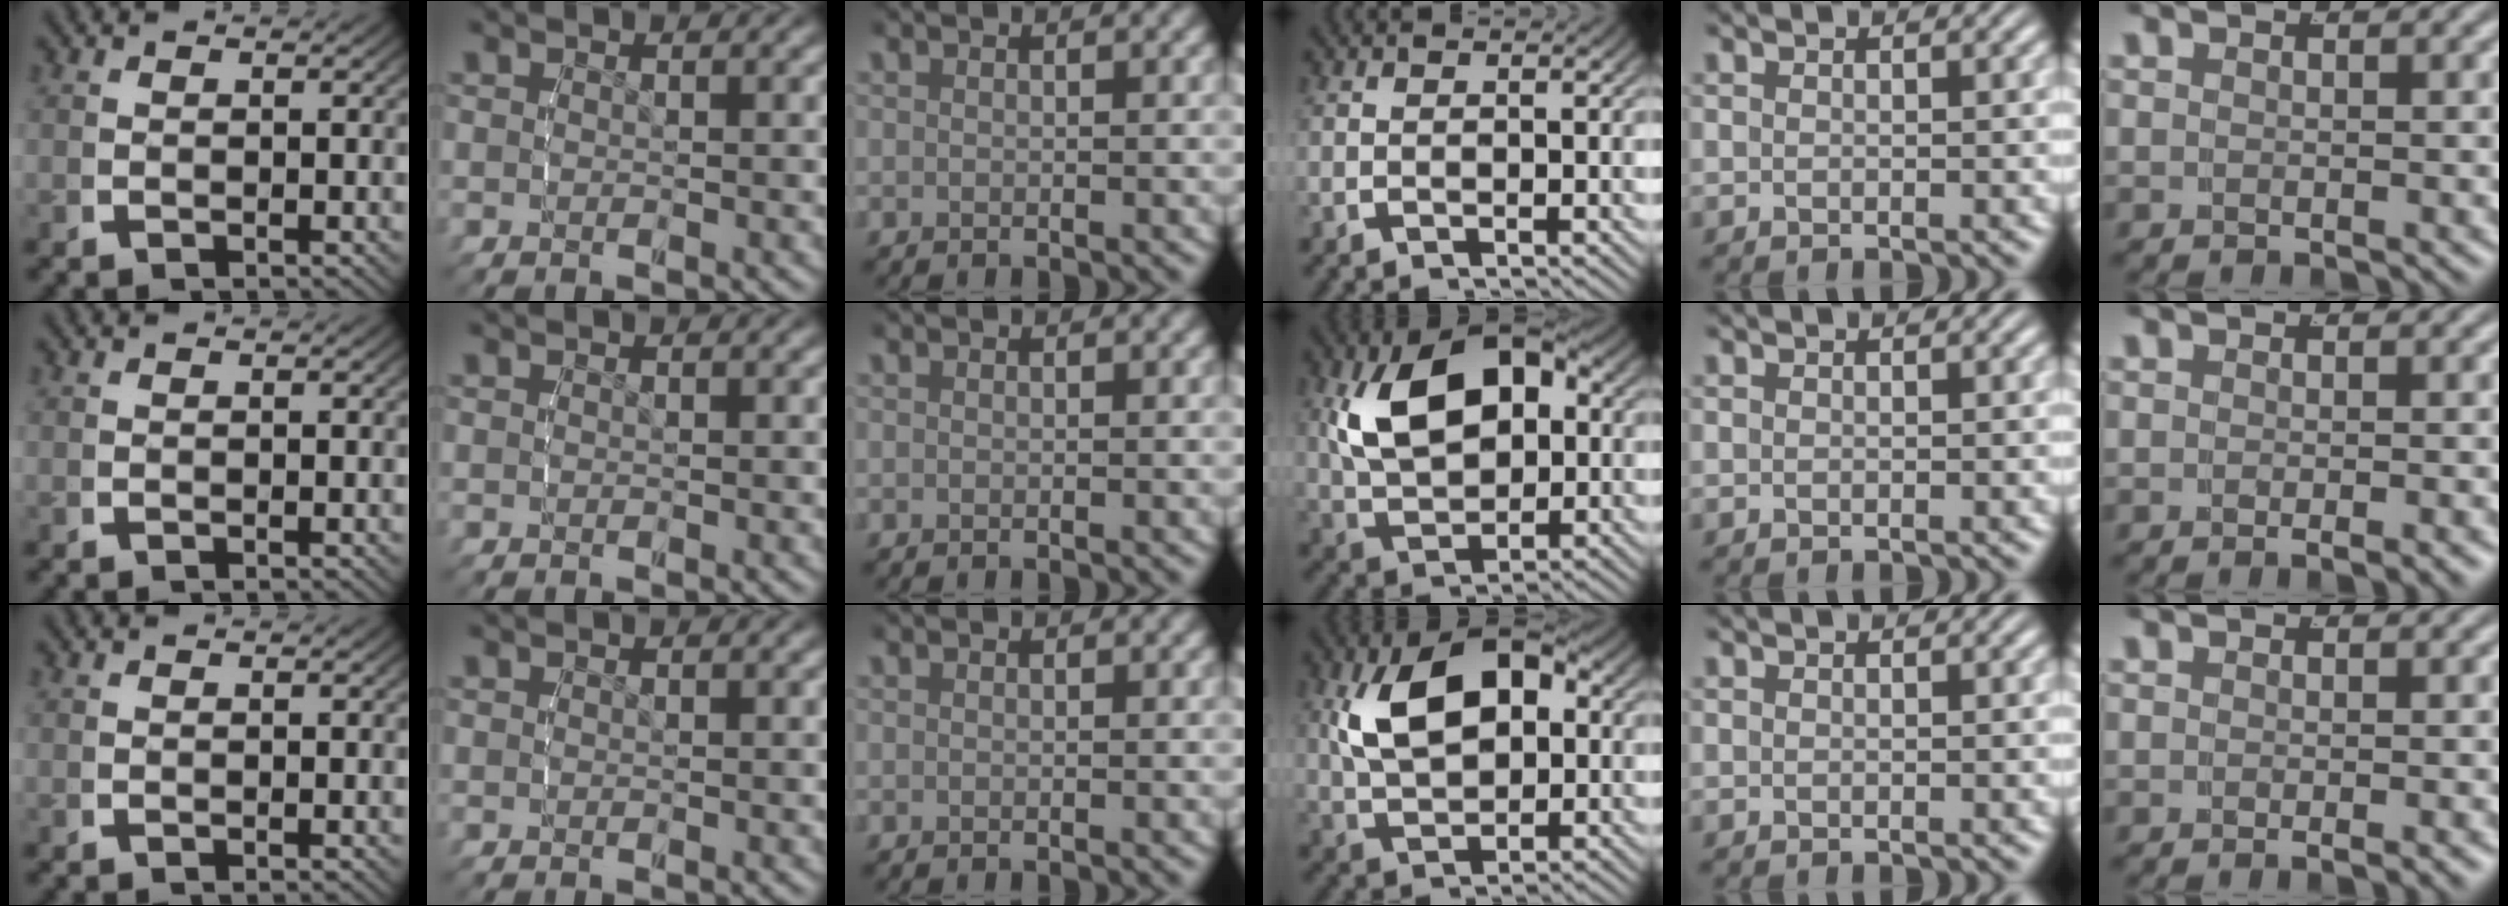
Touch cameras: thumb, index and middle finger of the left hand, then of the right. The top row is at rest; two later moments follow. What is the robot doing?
{"motion": "lift_and_place", "object": "lipstick"}